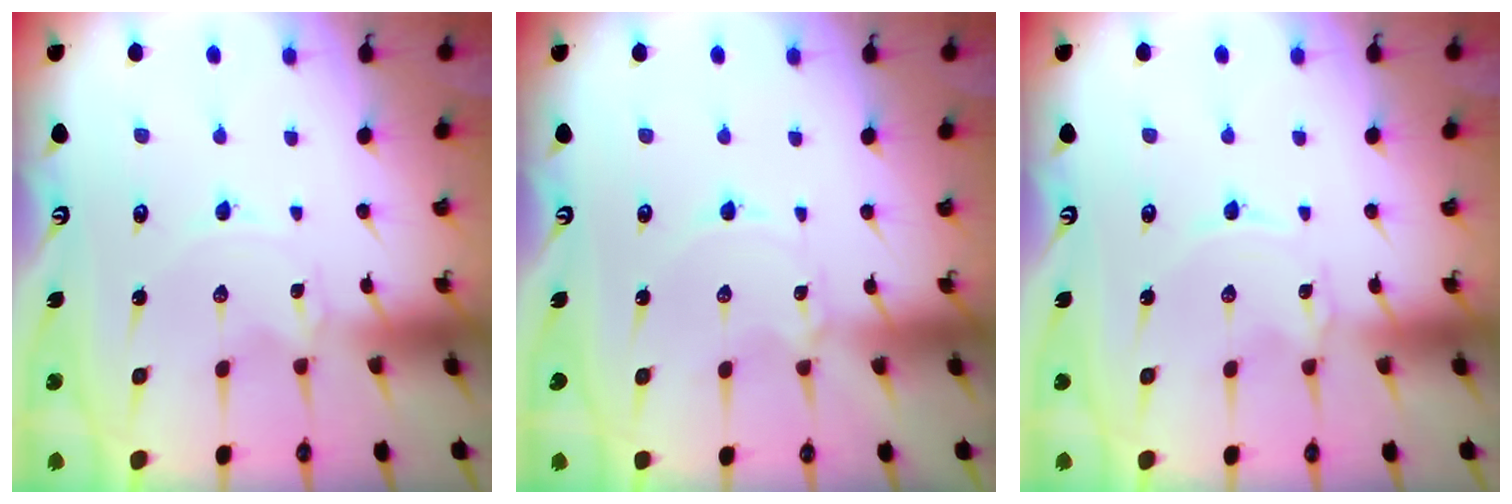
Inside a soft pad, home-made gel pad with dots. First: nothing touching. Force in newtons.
{"total": 1.8, "press": 1.8, "slide": 0.3}
{"total": 0.5, "press": 0.5, "slide": 0.1}